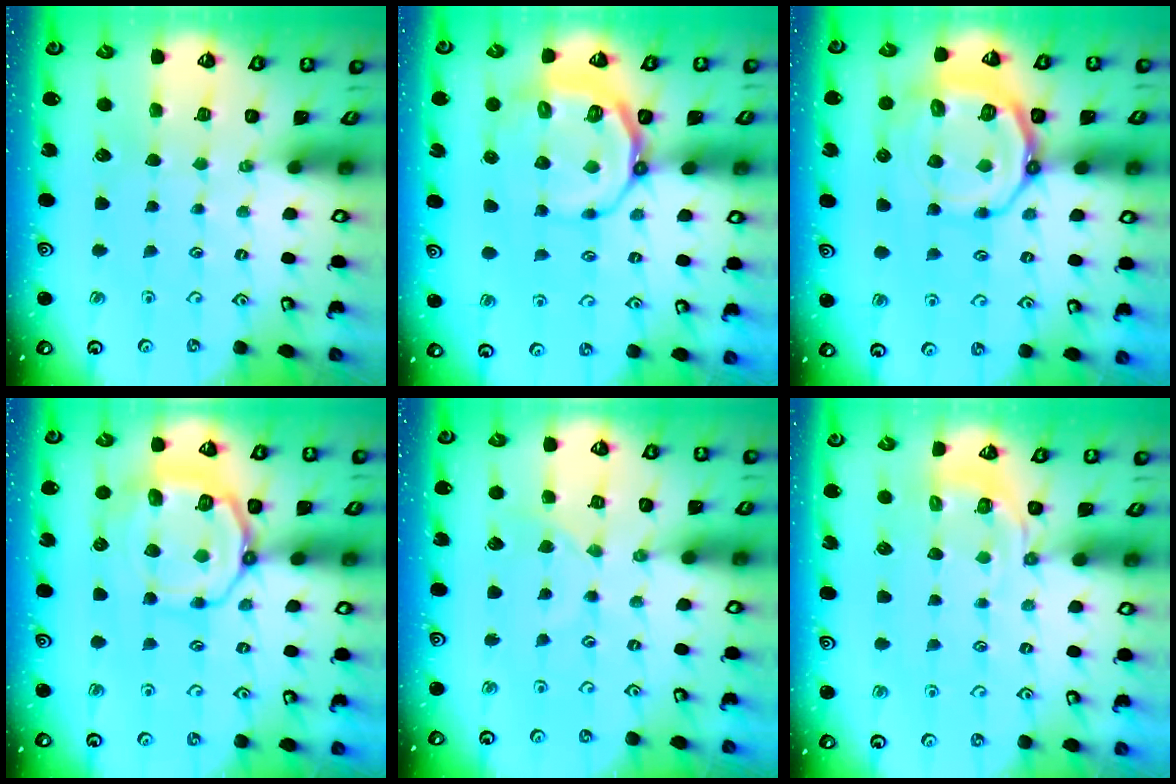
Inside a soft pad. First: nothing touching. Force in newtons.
{"total": 9.1, "press": 8.6, "slide": 3.0}
{"total": 13.3, "press": 13.0, "slide": 2.9}
{"total": 12.6, "press": 12.5, "slide": 1.4}
{"total": 0.6, "press": 0.5, "slide": 0.2}
{"total": 4.3, "press": 3.9, "slide": 1.7}